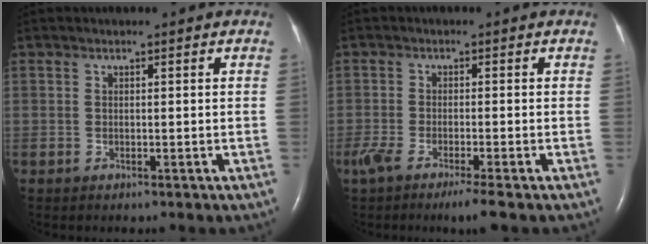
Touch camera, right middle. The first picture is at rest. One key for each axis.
{"total": 5.5, "fx": -3.7, "fy": 0.2, "fz": 4.0, "tx": -0.072, "ty": -0.016, "tz": -0.067}